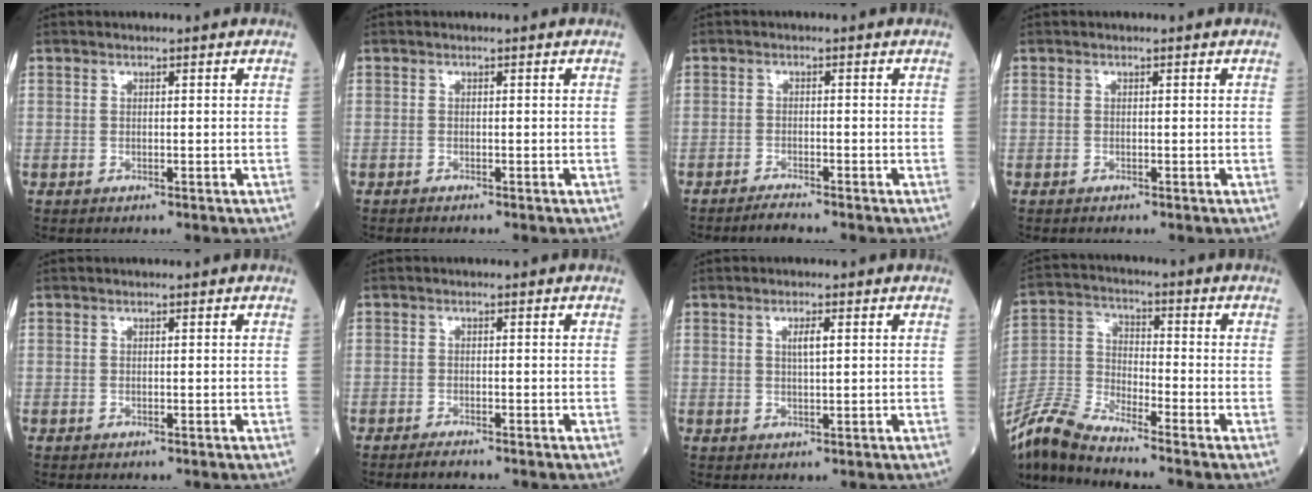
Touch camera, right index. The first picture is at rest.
{"total": 0.5, "force": [-0.5, -0.1, 0.1], "torque": [-0.003, -0.001, -0.013]}
{"total": 2.0, "force": [-2.0, -0.4, 0.4], "torque": [-0.012, -0.007, -0.038]}
{"total": 0.0}
{"total": 0.0}
{"total": 1.4, "force": [-1.3, -0.1, 0.5], "torque": [-0.015, -0.002, -0.026]}
{"total": 2.2, "force": [0.7, 0.0, 2.0], "torque": [-0.038, 0.000, 0.011]}
{"total": 8.3, "force": [-7.9, -0.1, 2.8], "torque": [-0.077, -0.010, -0.165]}